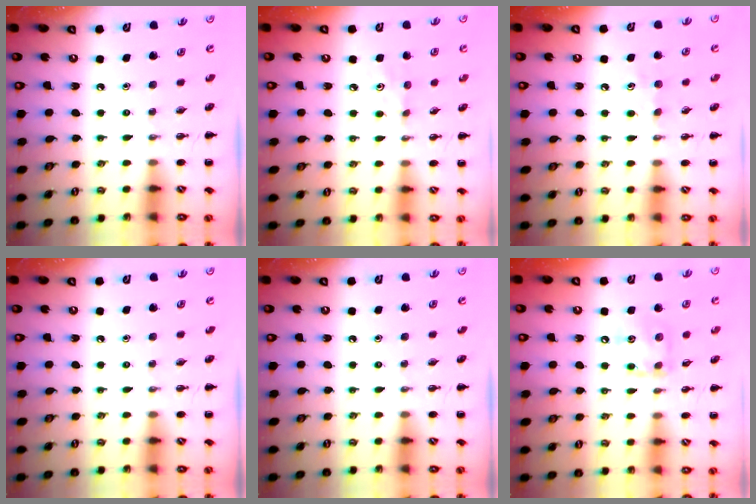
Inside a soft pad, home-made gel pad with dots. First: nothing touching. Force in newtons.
{"total": 3.7, "press": 3.5, "slide": 1.2}
{"total": 6.5, "press": 6.3, "slide": 1.8}
{"total": 0.0}
{"total": 0.0}
{"total": 10.1, "press": 10.1, "slide": 0.8}